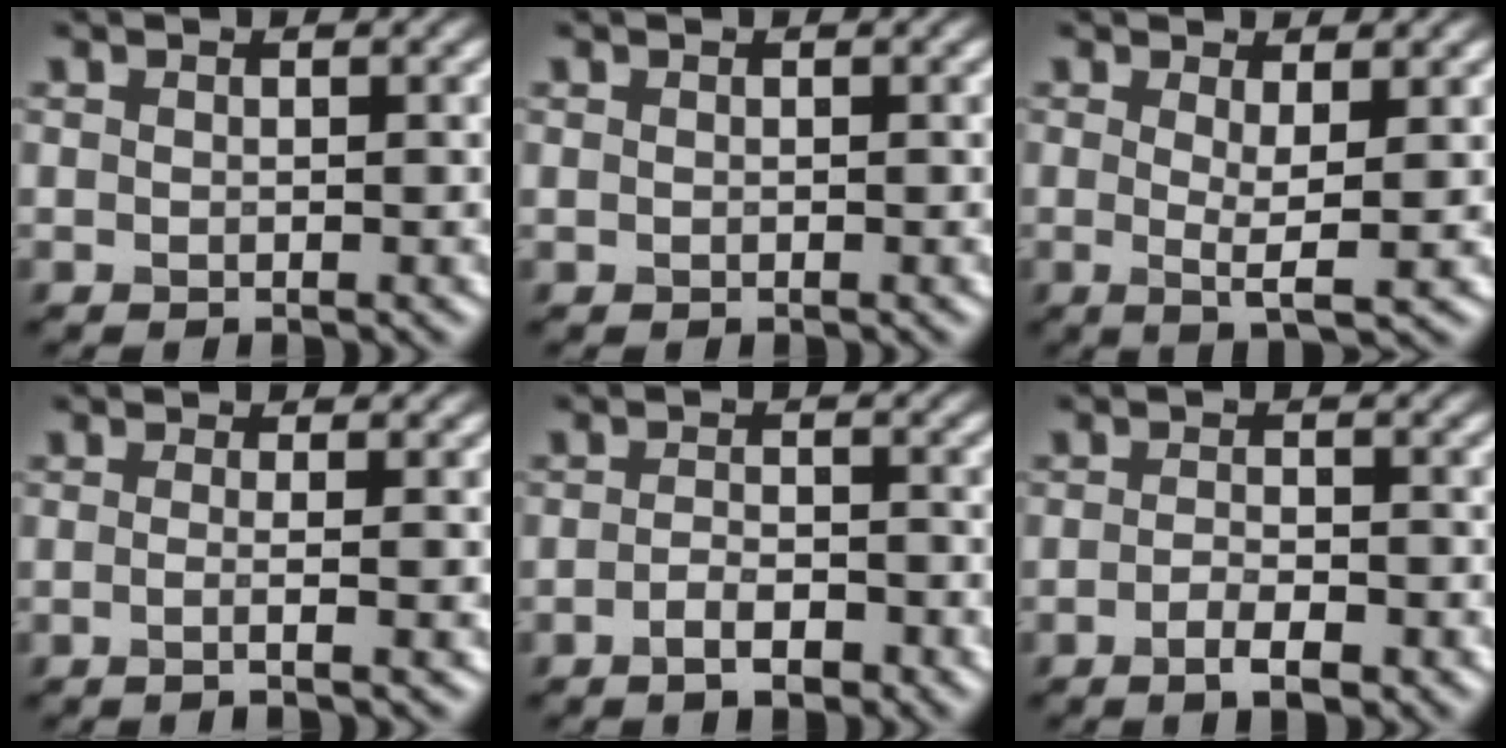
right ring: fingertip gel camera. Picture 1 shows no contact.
{"total": 0.0}
{"total": 2.8, "force": [0.3, 0.4, 2.8], "torque": [-0.051, -0.013, 0.007]}
{"total": 2.6, "force": [-0.2, 1.0, 2.3], "torque": [-0.024, -0.006, -0.026]}
{"total": 2.5, "force": [-1.4, 0.9, 1.8], "torque": [-0.031, 0.002, -0.026]}
{"total": 2.6, "force": [-1.4, 0.8, 2.1], "torque": [-0.041, -0.002, -0.025]}